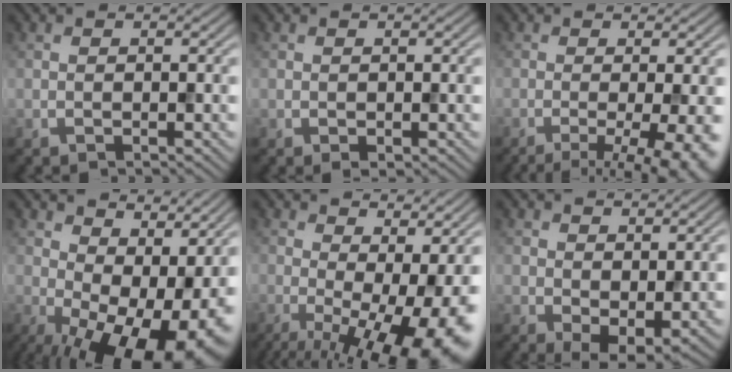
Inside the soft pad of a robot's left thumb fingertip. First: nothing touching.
{"total": 0.6, "force": [-0.2, 0.4, 0.4], "torque": [-0.005, -0.003, -0.001]}
{"total": 9.0, "force": [-2.8, 2.3, 8.3], "torque": [-0.102, -0.006, -0.033]}
{"total": 16.6, "force": [0.2, 8.9, 14.0], "torque": [-0.178, -0.020, 0.039]}
{"total": 15.6, "force": [-2.6, 5.7, 14.2], "torque": [-0.185, -0.018, -0.015]}
{"total": 3.7, "force": [0.4, 2.0, 3.1], "torque": [-0.054, -0.011, 0.013]}